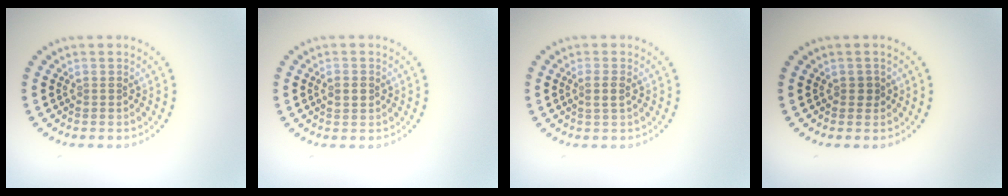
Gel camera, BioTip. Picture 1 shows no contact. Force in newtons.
{"total": 1.2, "press": 1.2, "slide": 0.0}
{"total": 1.3, "press": 1.1, "slide": 0.7}
{"total": 0.8, "press": 0.8, "slide": 0.3}